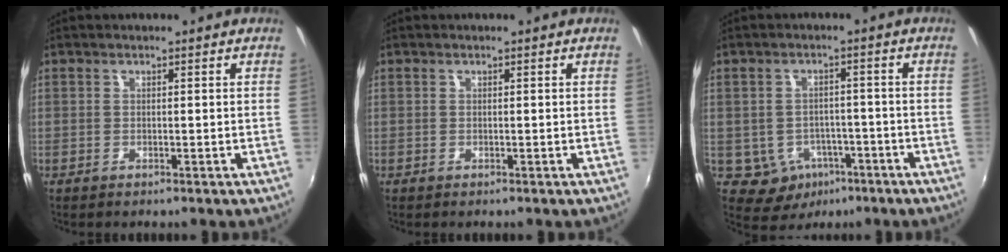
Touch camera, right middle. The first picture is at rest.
{"total": 0.0}
{"total": 7.3, "force": [-3.5, 6.1, 2.1], "torque": [-0.056, 0.008, -0.030]}